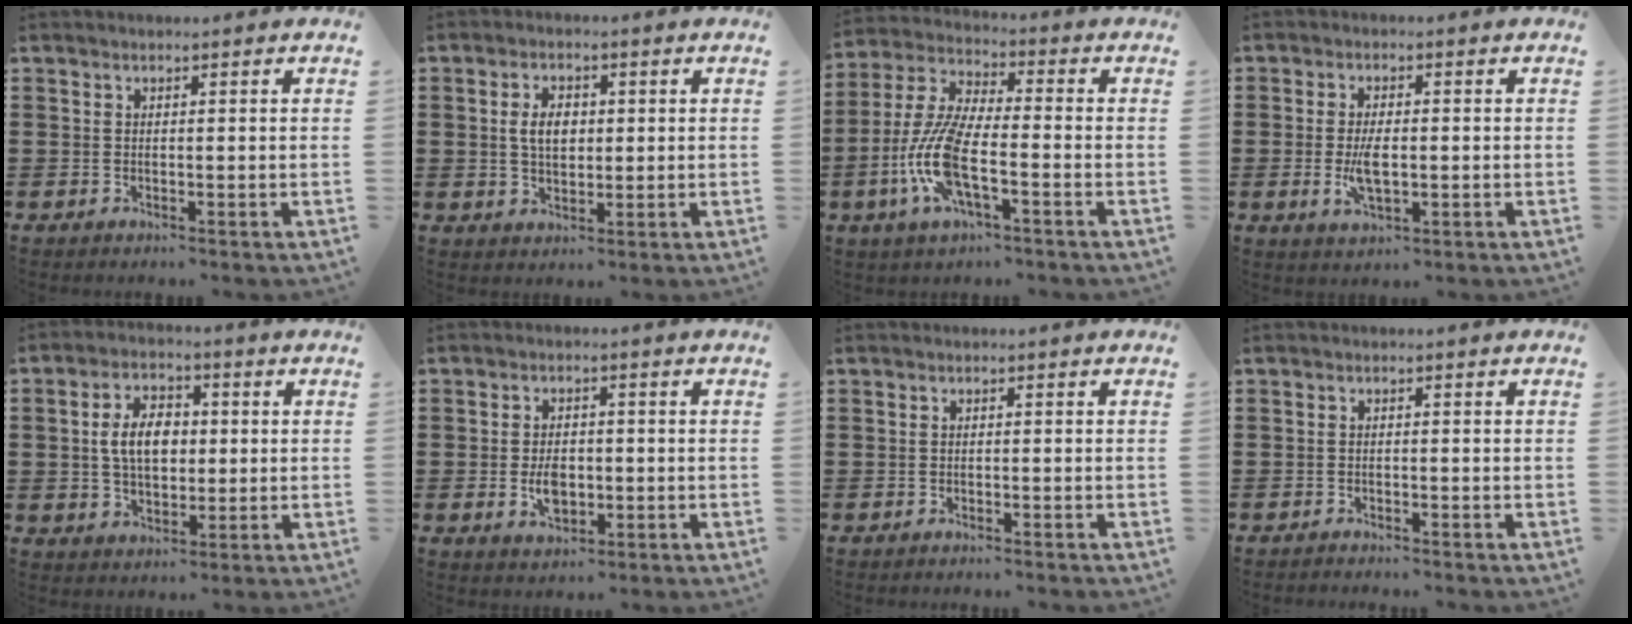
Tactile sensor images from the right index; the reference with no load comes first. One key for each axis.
{"total": 4.3, "fx": 0.4, "fy": 2.6, "fz": 3.4, "tx": -0.062, "ty": 0.009, "tz": 0.004}
{"total": 11.0, "fx": -3.5, "fy": 3.4, "fz": 9.9, "tx": -0.239, "ty": -0.017, "tz": -0.072}
{"total": 4.9, "fx": -0.6, "fy": 2.1, "fz": 4.4, "tx": -0.092, "ty": -0.003, "tz": -0.013}
{"total": 6.8, "fx": 0.4, "fy": 4.2, "fz": 5.3, "tx": -0.101, "ty": 0.008, "tz": -0.002}
{"total": 4.2, "fx": -0.8, "fy": 2.6, "fz": 3.2, "tx": -0.060, "ty": -0.002, "tz": -0.018}
{"total": 0.6, "fx": -0.6, "fy": 0.0, "fz": 0.1, "tx": -0.004, "ty": -0.002, "tz": -0.012}
{"total": 1.0, "fx": -1.0, "fy": 0.1, "fz": 0.0, "tx": -0.001, "ty": 0.002, "tz": -0.022}